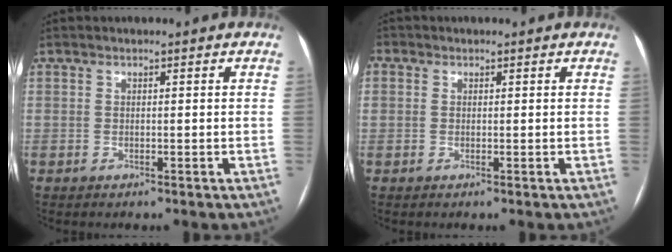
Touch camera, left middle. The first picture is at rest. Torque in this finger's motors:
{"motor_torque": [1.40, -0.74, 1.05, 0.21]}